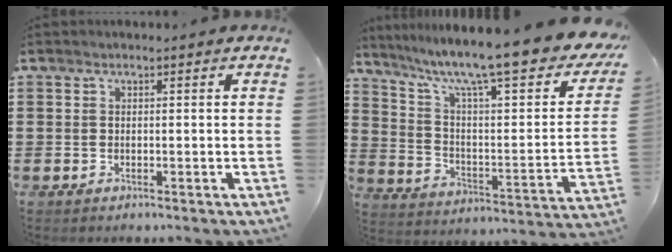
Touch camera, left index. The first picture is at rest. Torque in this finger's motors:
{"motor_torque": [2.14, 0.00, 1.05, 0.18]}